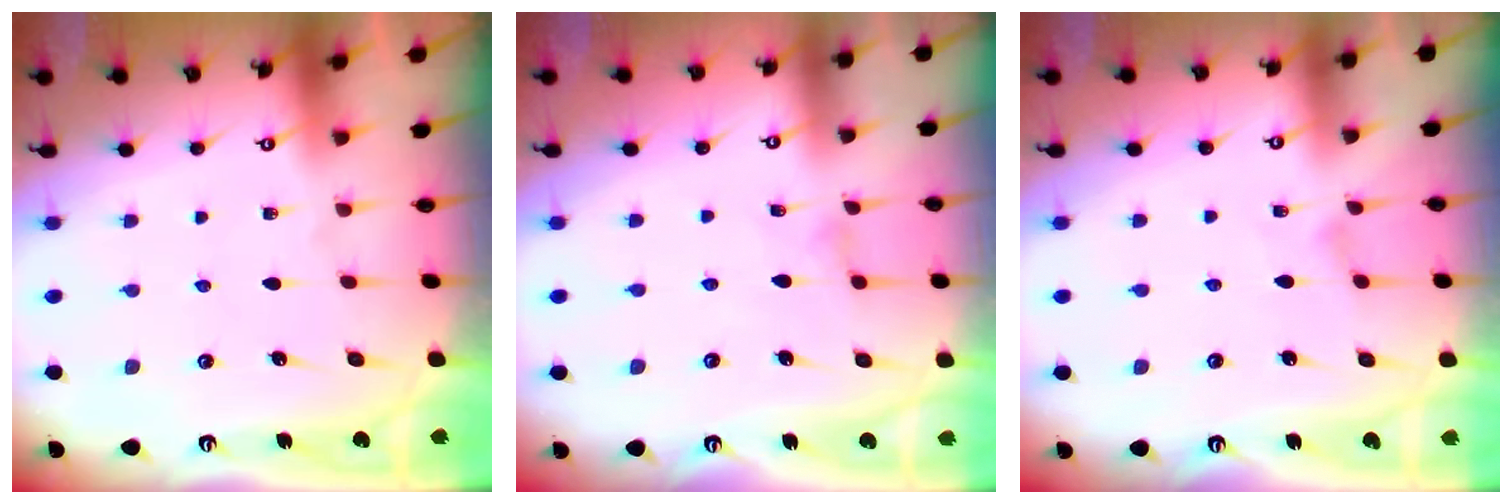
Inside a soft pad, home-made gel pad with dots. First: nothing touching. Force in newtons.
{"total": 1.0, "press": 1.0, "slide": 0.2}
{"total": 0.7, "press": 0.7, "slide": 0.2}